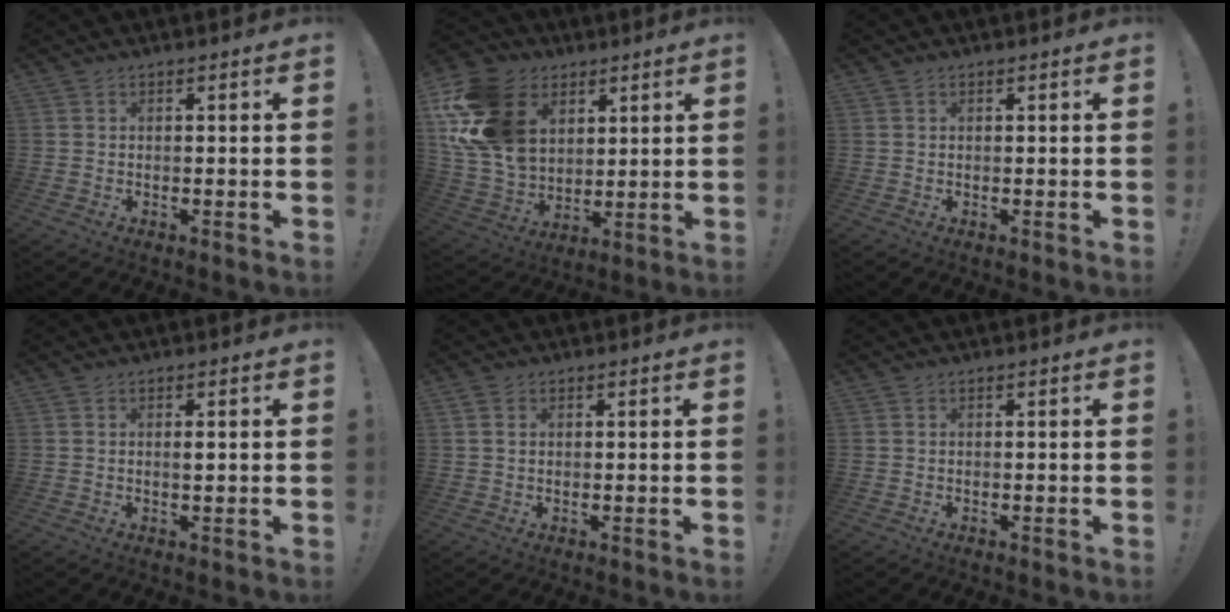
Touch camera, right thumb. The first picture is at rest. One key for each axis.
{"total": 22.6, "fx": 7.8, "fy": 16.8, "fz": 13.1, "tx": -0.259, "ty": -0.033, "tz": 0.158}
{"total": 0.0}
{"total": 1.0, "fx": 0.0, "fy": 0.2, "fz": 1.0, "tx": -0.009, "ty": -0.004, "tz": -0.002}
{"total": 1.6, "fx": 0.7, "fy": 1.2, "fz": 0.8, "tx": -0.011, "ty": 0.003, "tz": 0.012}
{"total": 0.0}